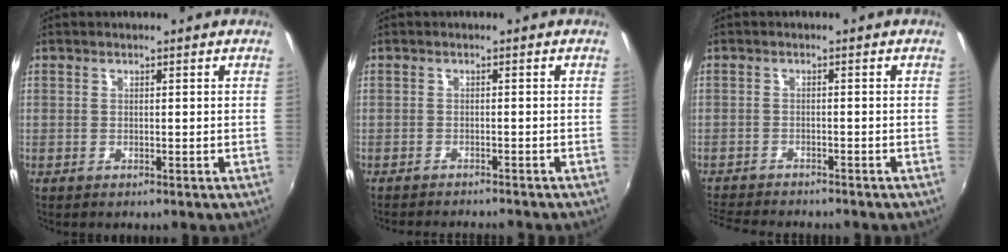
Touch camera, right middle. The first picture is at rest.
{"total": 5.3, "force": [-5.0, 0.3, 1.9], "torque": [-0.045, -0.015, -0.073]}
{"total": 7.6, "force": [-7.0, 1.2, 2.5], "torque": [-0.072, -0.018, -0.118]}